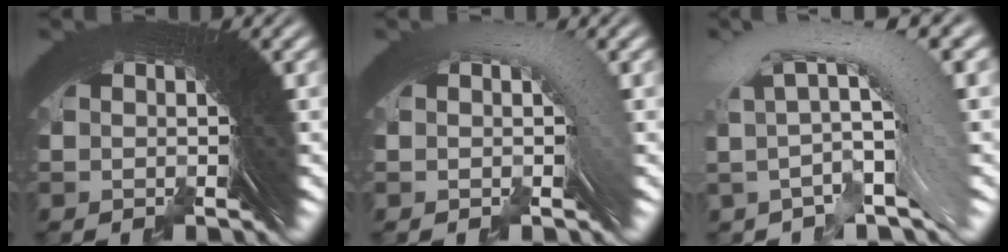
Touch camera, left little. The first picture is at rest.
{"total": 19.8, "force": [-0.9, -9.6, -17.3], "torque": [0.243, 0.017, -0.019]}
{"total": 26.2, "force": [3.3, -12.8, -22.6], "torque": [0.355, 0.109, 0.008]}